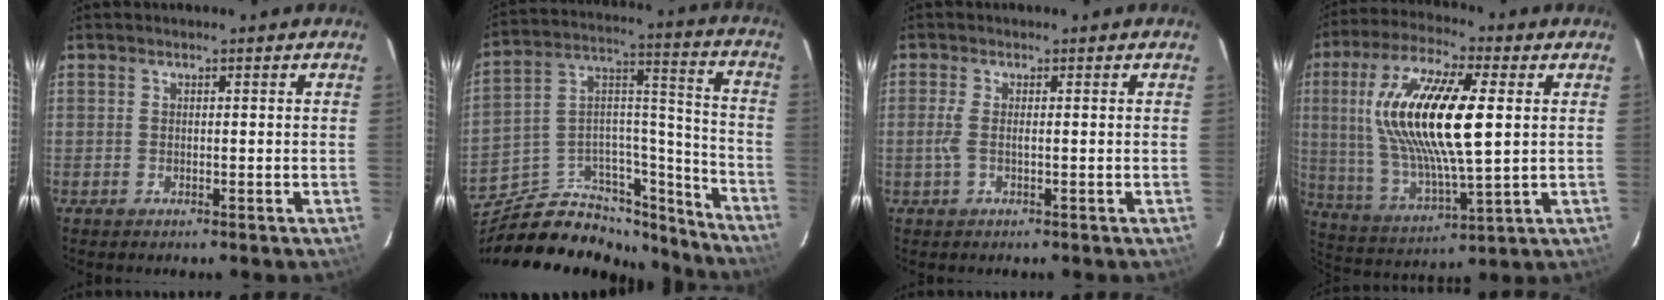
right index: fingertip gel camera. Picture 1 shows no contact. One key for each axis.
{"total": 21.9, "fx": -17.3, "fy": 10.9, "fz": 7.8, "tx": -0.139, "ty": 0.091, "tz": -0.253}
{"total": 2.3, "fx": -0.3, "fy": 0.0, "fz": 2.3, "tx": -0.049, "ty": -0.001, "tz": -0.007}
{"total": 20.5, "fx": 3.8, "fy": 6.1, "fz": 19.2, "tx": -0.377, "ty": 0.007, "tz": 0.078}